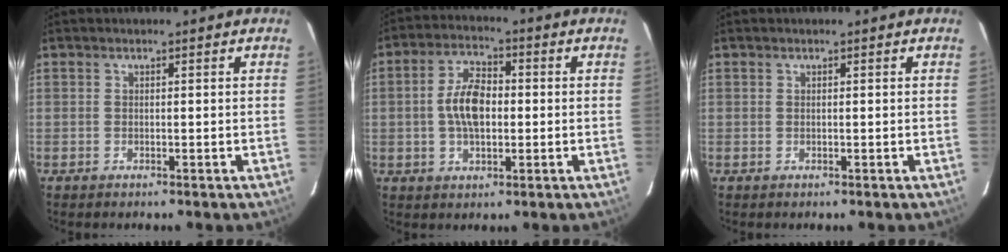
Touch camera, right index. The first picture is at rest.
{"total": 8.0, "force": [-0.3, 4.4, 6.7], "torque": [-0.129, 0.014, -0.004]}
{"total": 0.0}